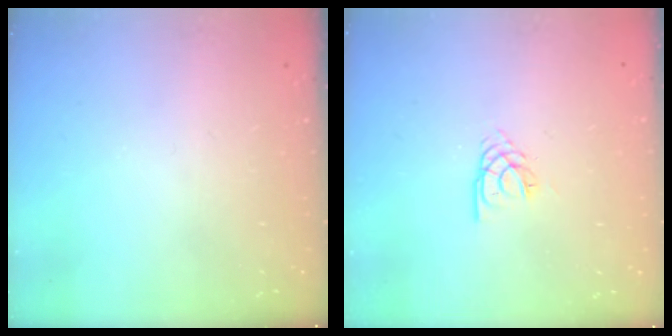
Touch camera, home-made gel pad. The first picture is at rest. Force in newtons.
{"total": 3.2, "press": 3.1, "slide": 0.4}